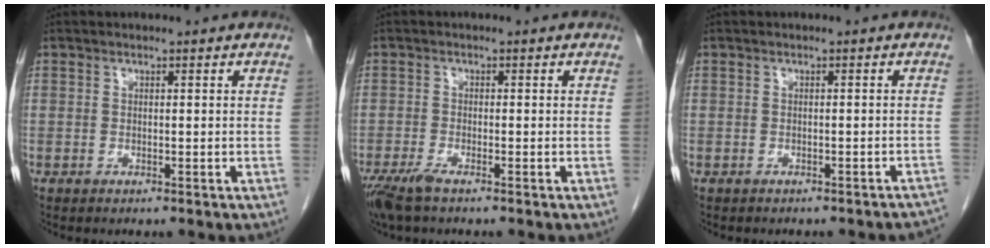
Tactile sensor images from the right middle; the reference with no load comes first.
{"total": 3.8, "force": [-2.8, 0.6, 2.6], "torque": [-0.055, -0.011, -0.054]}
{"total": 5.7, "force": [-5.2, 1.7, 1.7], "torque": [-0.015, -0.001, -0.049]}